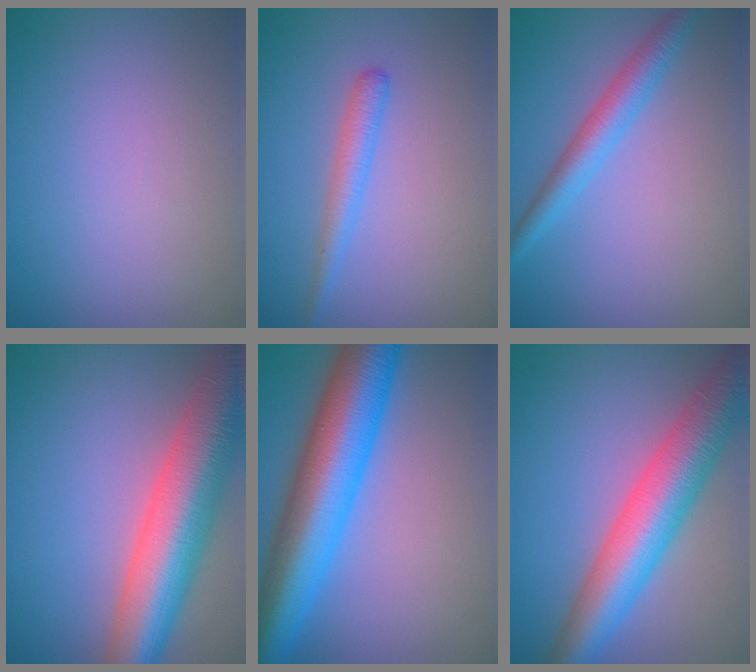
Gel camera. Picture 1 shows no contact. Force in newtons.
{"total": 1.9, "press": 1.9, "slide": 0.1}
{"total": 3.1, "press": 3.1, "slide": 0.1}
{"total": 11.0, "press": 10.9, "slide": 0.9}
{"total": 11.0, "press": 11.0, "slide": 0.3}
{"total": 8.7, "press": 8.6, "slide": 0.4}